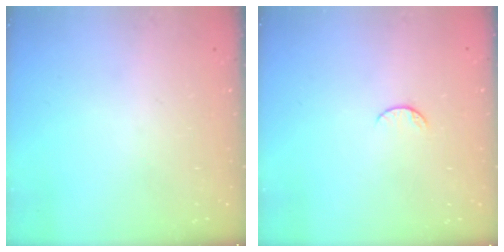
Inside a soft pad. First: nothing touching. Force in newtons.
{"total": 4.7, "press": 4.7, "slide": 0.4}